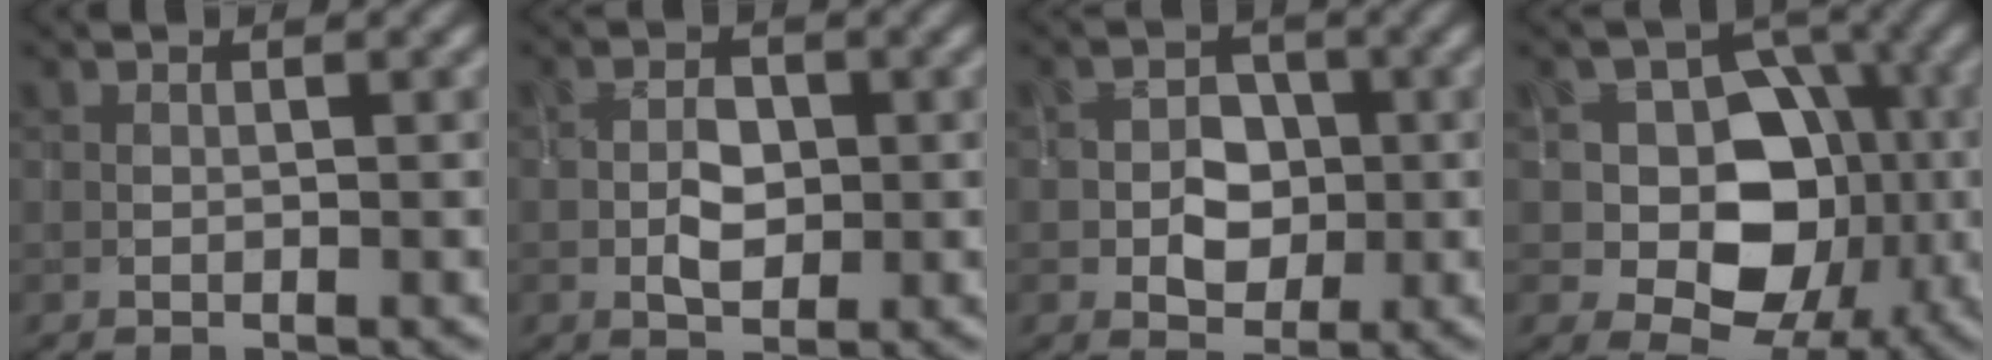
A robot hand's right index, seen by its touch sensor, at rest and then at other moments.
{"total": 2.9, "force": [-0.4, 1.8, 2.2], "torque": [-0.040, 0.001, -0.009]}
{"total": 3.4, "force": [-0.6, 2.5, 2.2], "torque": [-0.030, 0.001, -0.011]}
{"total": 9.7, "force": [-0.9, 7.5, 6.1], "torque": [-0.055, 0.012, -0.034]}